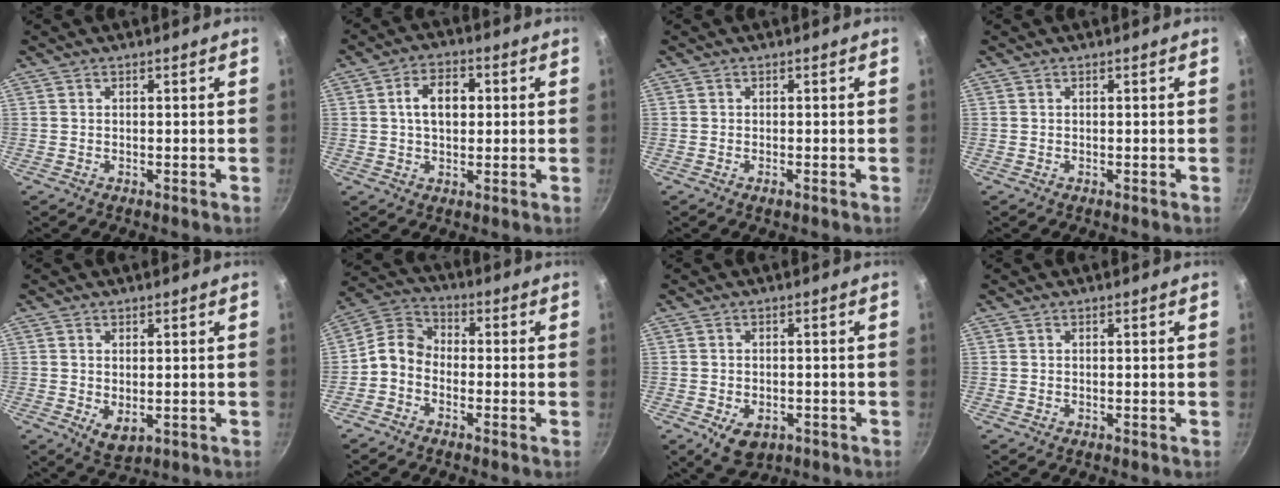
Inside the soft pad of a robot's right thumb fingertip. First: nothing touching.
{"total": 7.6, "force": [1.2, 5.0, 5.6], "torque": [-0.073, 0.013, 0.013]}
{"total": 0.9, "force": [-0.5, 0.4, 0.6], "torque": [-0.012, 0.000, -0.010]}
{"total": 0.0}
{"total": 3.7, "force": [-0.3, 2.2, 3.0], "torque": [-0.048, -0.013, 0.000]}
{"total": 6.5, "force": [-2.3, 4.9, 3.6], "torque": [-0.065, 0.040, -0.069]}
{"total": 5.9, "force": [-2.1, 4.0, 3.7], "torque": [-0.047, 0.002, -0.020]}
{"total": 0.0}